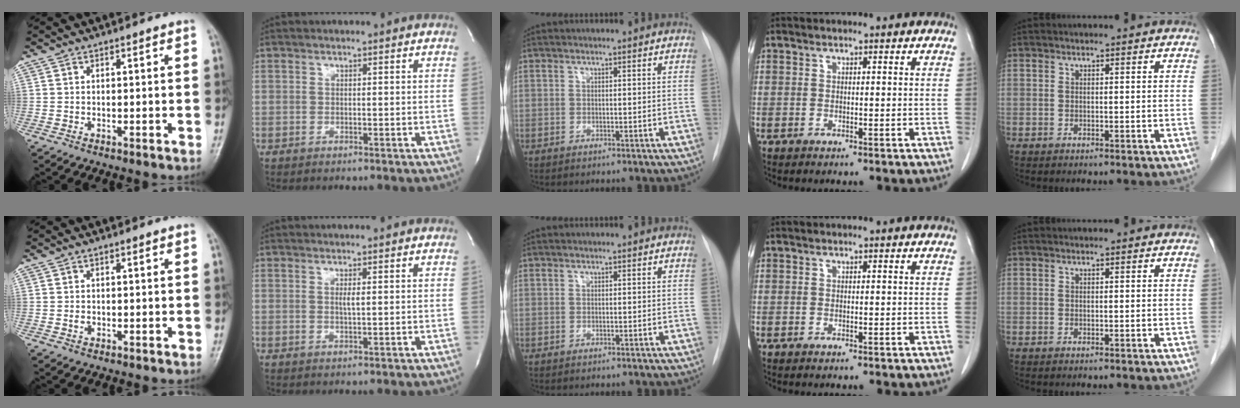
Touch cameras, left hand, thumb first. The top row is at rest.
{"thumb": {"total": 0.6, "force": [-0.2, 0.5, 0.3], "torque": [-0.005, 0.001, -0.004]}, "index": {"total": 1.0, "force": [0.1, -0.1, 1.0], "torque": [-0.024, -0.006, 0.001]}}